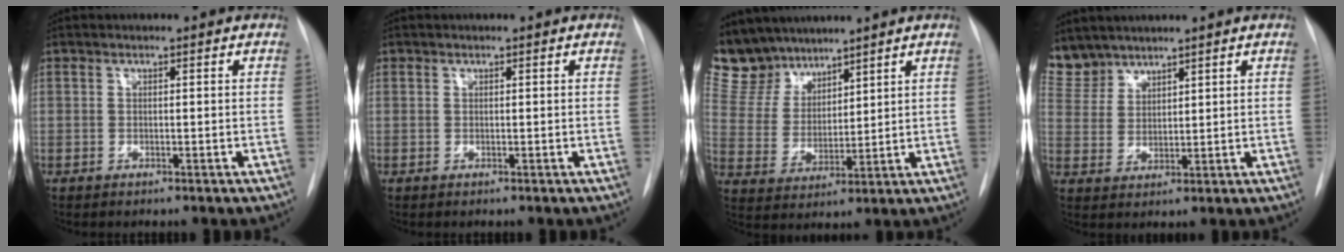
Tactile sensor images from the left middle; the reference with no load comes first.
{"total": 0.0}
{"total": 10.1, "force": [9.0, 4.3, 1.1], "torque": [-0.033, 0.011, 0.191]}
{"total": 6.3, "force": [5.8, 2.3, 0.0], "torque": [-0.001, 0.006, 0.128]}